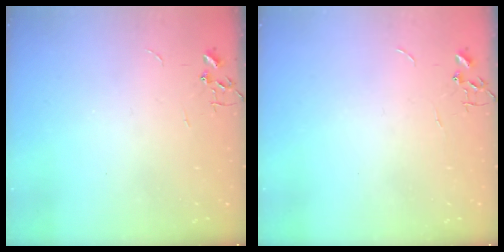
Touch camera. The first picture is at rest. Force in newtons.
{"total": 0.0}